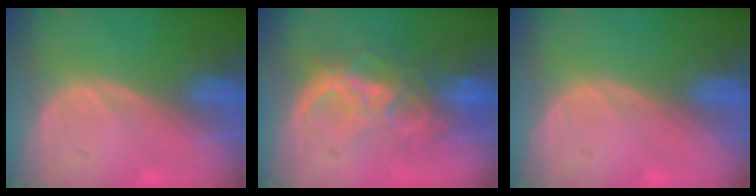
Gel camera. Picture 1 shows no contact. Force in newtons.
{"total": 8.1, "press": 7.6, "slide": 2.7}
{"total": 0.0}